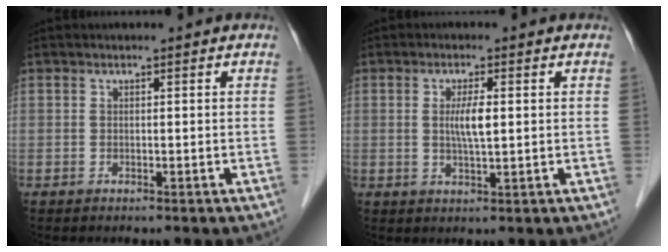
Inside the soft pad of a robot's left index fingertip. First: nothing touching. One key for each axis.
{"total": 3.7, "fx": 0.4, "fy": 0.4, "fz": 3.6, "tx": -0.067, "ty": -0.002, "tz": 0.007}